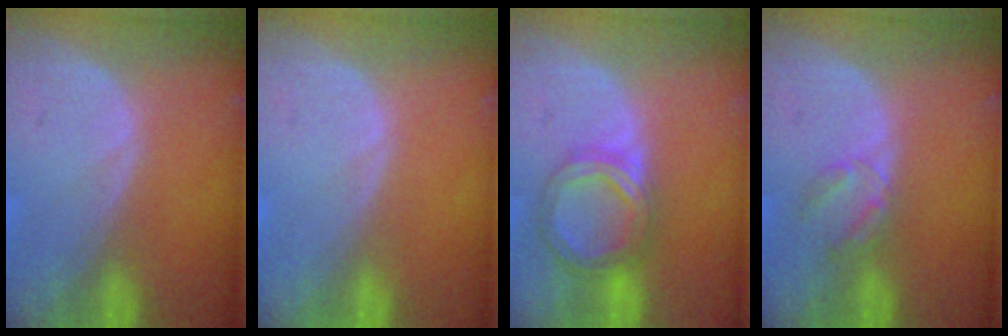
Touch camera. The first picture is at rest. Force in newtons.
{"total": 0.0}
{"total": 5.9, "press": 5.9, "slide": 0.3}
{"total": 2.8, "press": 2.8, "slide": 0.3}